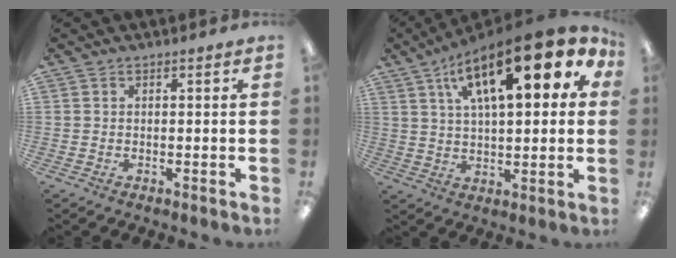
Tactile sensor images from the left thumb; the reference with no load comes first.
{"total": 22.0, "force": [10.2, 8.6, 17.5], "torque": [-0.271, -0.041, 0.155]}